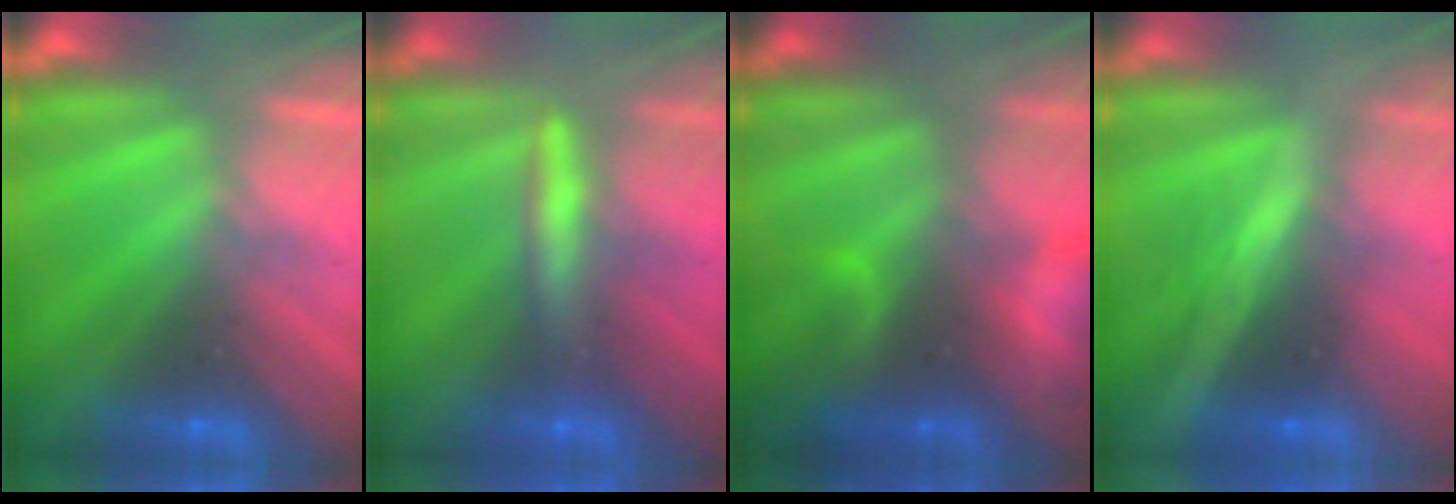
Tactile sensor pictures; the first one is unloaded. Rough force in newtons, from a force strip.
{"total": 2.5}
{"total": 9.4}
{"total": 1.7}